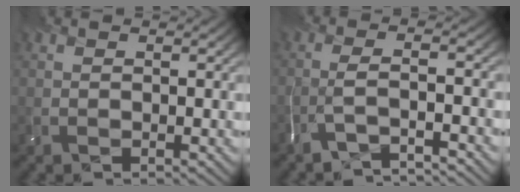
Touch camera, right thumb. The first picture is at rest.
{"total": 3.7, "force": [-3.3, -0.5, 1.6], "torque": [-0.011, 0.005, -0.079]}